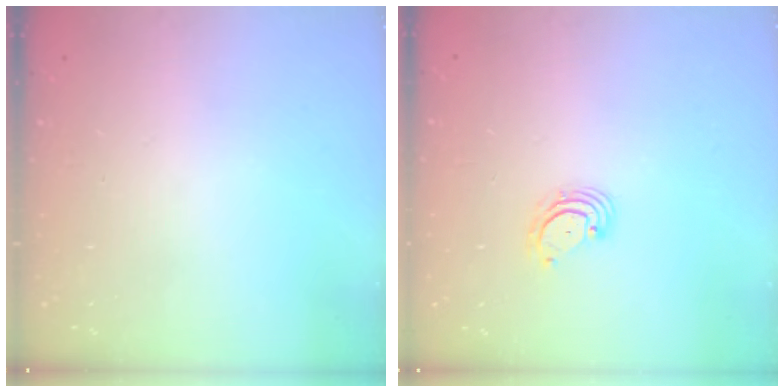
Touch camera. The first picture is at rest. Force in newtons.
{"total": 3.2, "press": 3.1, "slide": 0.4}